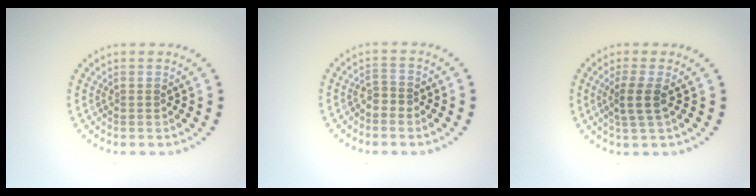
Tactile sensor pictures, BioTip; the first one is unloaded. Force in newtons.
{"total": 1.2, "press": 0.9, "slide": 0.8}
{"total": 2.2, "press": 1.8, "slide": 1.3}